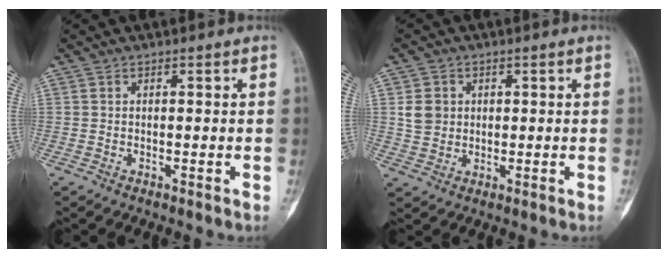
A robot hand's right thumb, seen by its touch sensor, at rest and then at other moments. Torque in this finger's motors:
{"motor_torque": [0.20, 0.05, 0.00, -0.13, 0.01]}